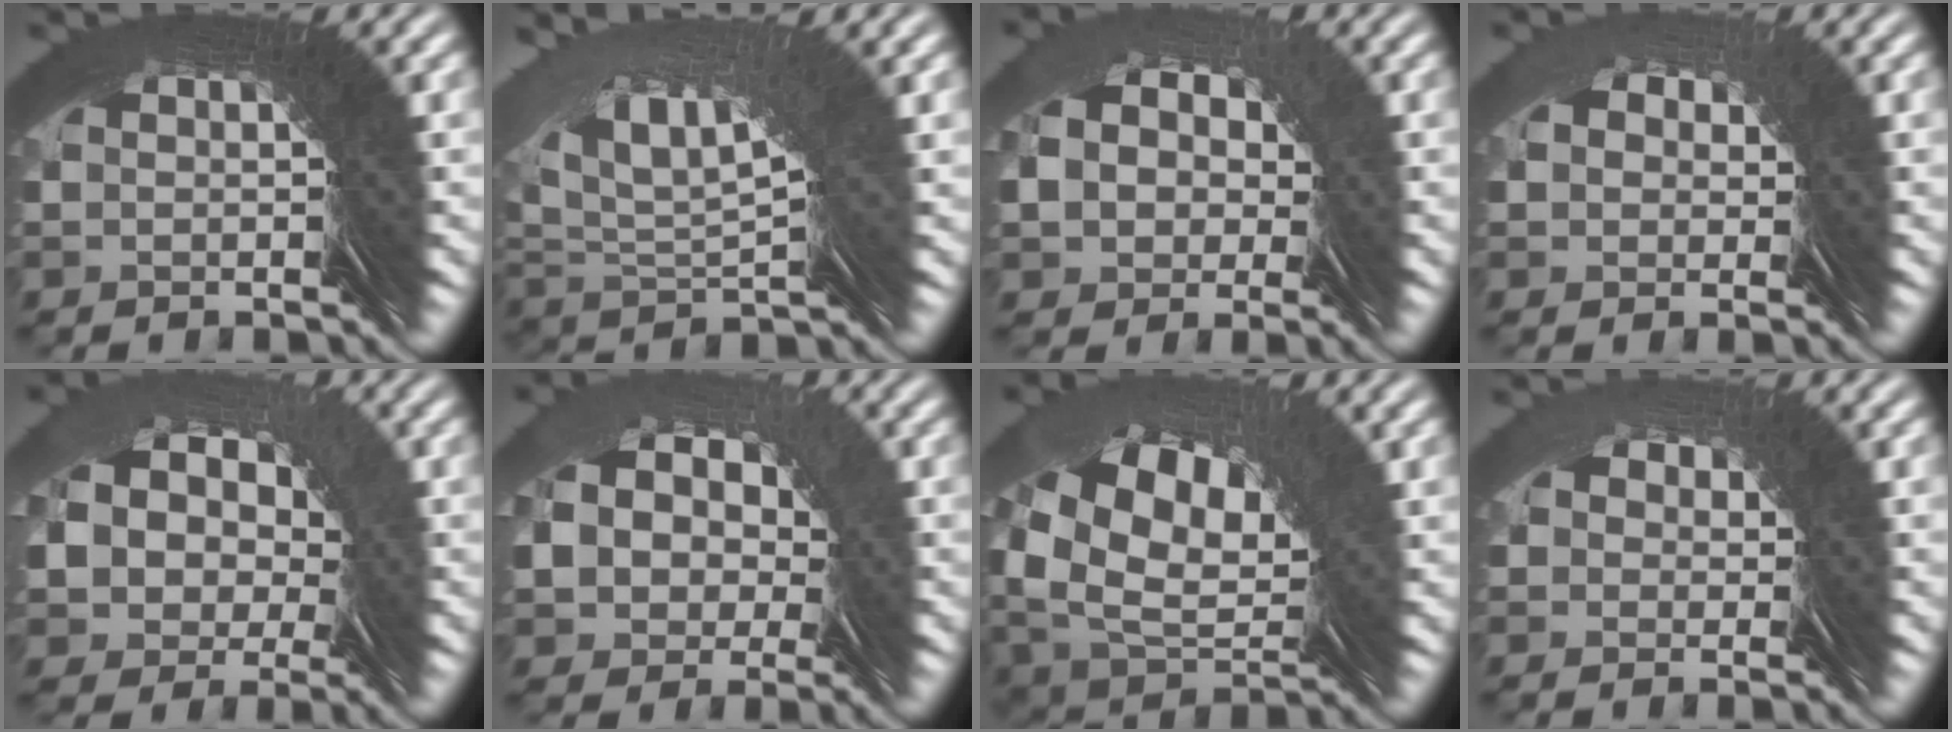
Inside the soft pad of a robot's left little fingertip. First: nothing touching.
{"total": 3.8, "force": [2.8, -1.1, 2.3], "torque": [-0.050, 0.040, 0.038]}
{"total": 4.5, "force": [2.6, 3.6, 0.8], "torque": [-0.012, 0.016, 0.029]}
{"total": 2.2, "force": [1.0, 1.9, -0.2], "torque": [-0.013, 0.003, 0.018]}
{"total": 6.8, "force": [3.0, 5.9, 1.2], "torque": [-0.052, 0.000, 0.039]}
{"total": 5.8, "force": [2.8, 5.0, 1.1], "torque": [-0.032, 0.007, 0.034]}
{"total": 6.5, "force": [1.3, 4.2, 4.8], "torque": [-0.074, 0.008, 0.017]}
{"total": 2.3, "force": [1.1, 2.0, 0.2], "torque": [-0.015, 0.004, 0.017]}